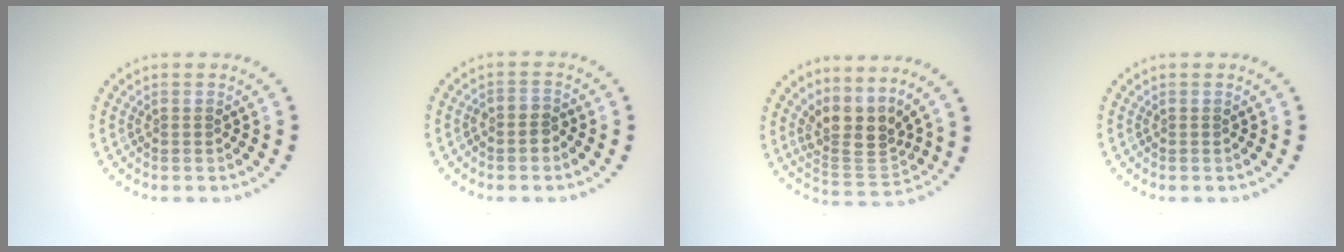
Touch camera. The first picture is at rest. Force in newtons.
{"total": 1.1, "press": 0.9, "slide": 0.7}
{"total": 3.9, "press": 2.9, "slide": 2.5}
{"total": 0.0}